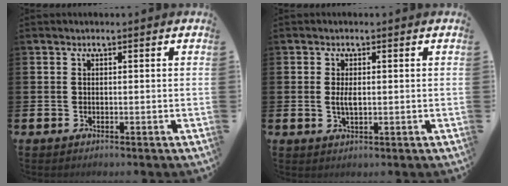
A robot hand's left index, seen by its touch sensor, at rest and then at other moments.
{"total": 2.1, "force": [0.2, 0.9, 1.9], "torque": [-0.027, -0.001, -0.001]}